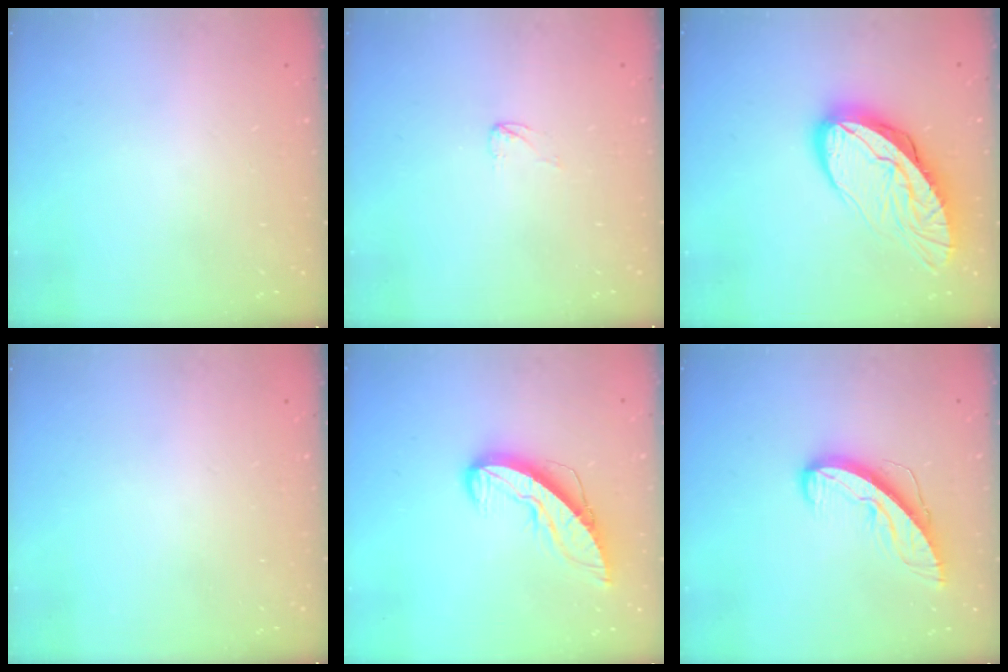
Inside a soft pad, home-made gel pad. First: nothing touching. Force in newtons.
{"total": 2.6, "press": 2.6, "slide": 0.2}
{"total": 14.9, "press": 14.8, "slide": 1.5}
{"total": 0.0}
{"total": 9.7, "press": 9.7, "slide": 1.0}
{"total": 9.2, "press": 9.2, "slide": 0.9}